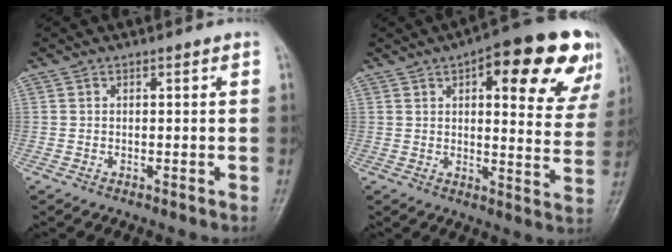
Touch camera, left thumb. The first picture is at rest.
{"total": 21.3, "force": [10.2, 7.8, 17.0], "torque": [-0.175, -0.014, 0.126]}